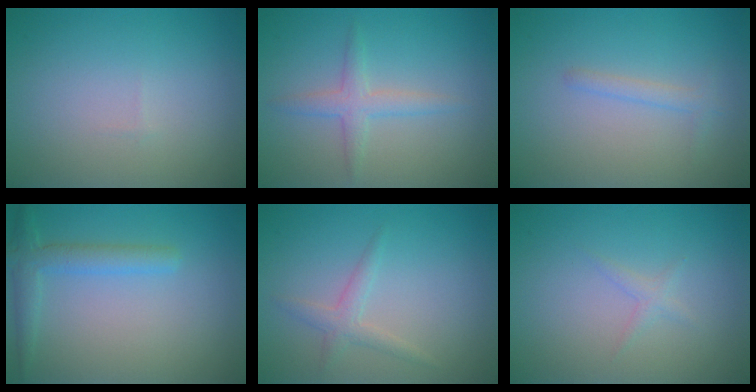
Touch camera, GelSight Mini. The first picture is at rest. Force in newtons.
{"total": 2.2, "press": 2.2, "slide": 0.1}
{"total": 1.2, "press": 1.2, "slide": 0.0}
{"total": 2.6, "press": 2.6, "slide": 0.2}
{"total": 1.6, "press": 1.6, "slide": 0.0}
{"total": 0.9, "press": 0.9, "slide": 0.0}